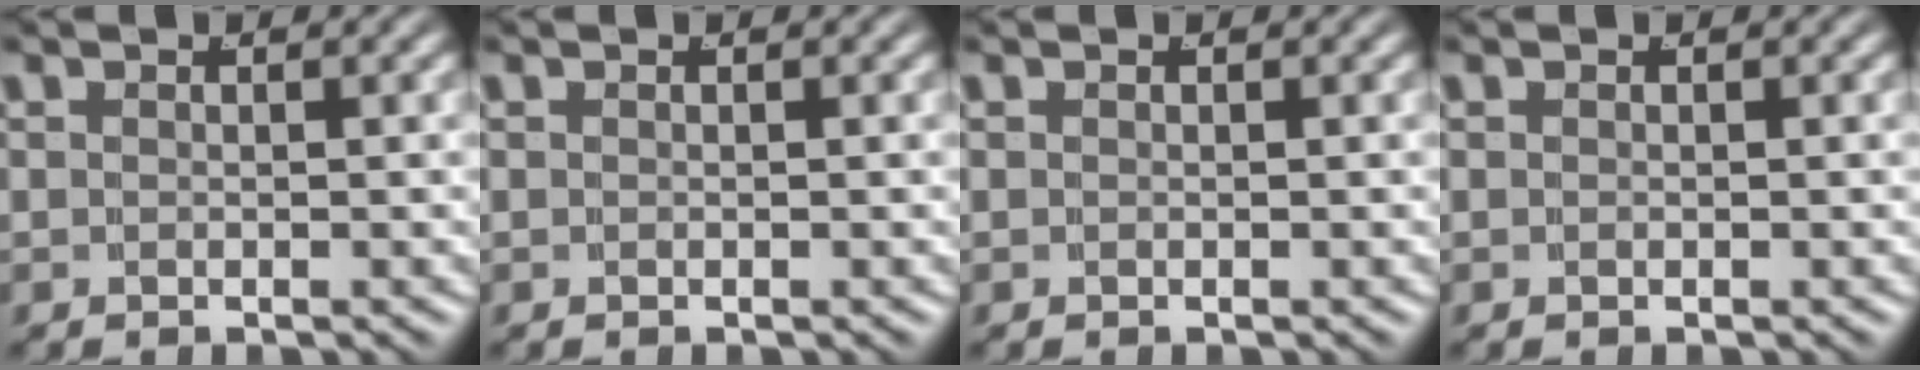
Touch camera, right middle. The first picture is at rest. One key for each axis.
{"total": 0.0}
{"total": 0.0}
{"total": 0.0}